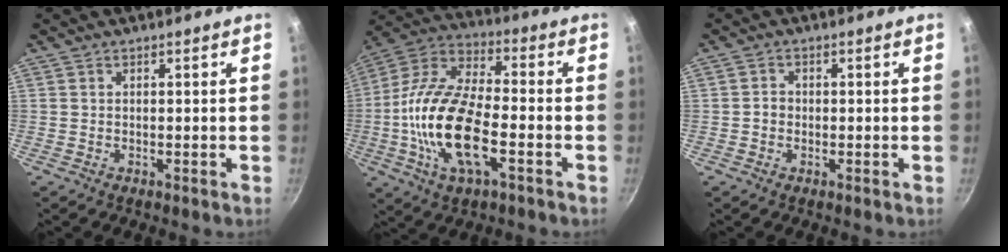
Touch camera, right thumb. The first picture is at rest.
{"total": 19.6, "force": [-4.7, 8.6, 17.0], "torque": [-0.323, 0.029, -0.106]}
{"total": 1.8, "force": [-0.4, 1.5, 0.8], "torque": [-0.008, 0.009, -0.008]}